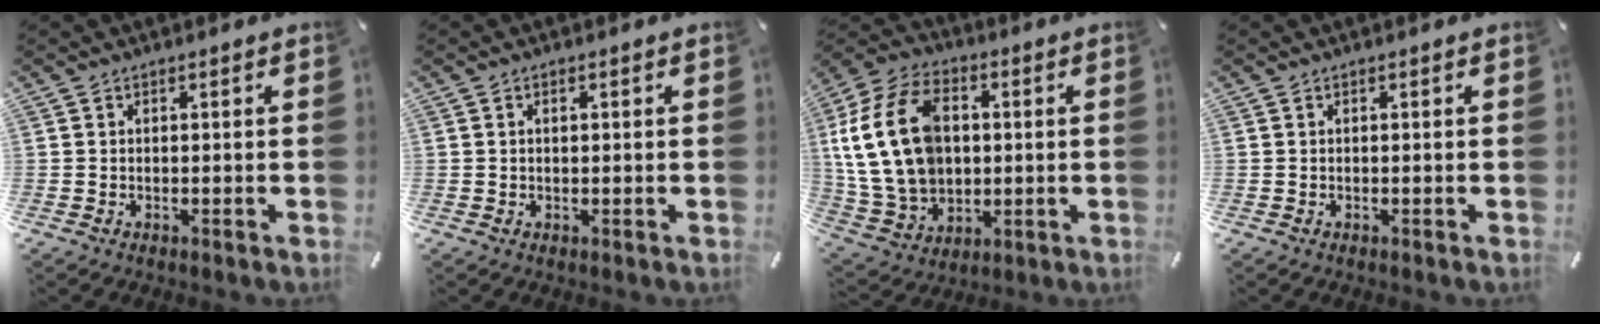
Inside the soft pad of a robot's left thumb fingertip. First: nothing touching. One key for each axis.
{"total": 0.9, "fx": 0.2, "fy": 0.5, "fz": 0.7, "tx": -0.016, "ty": 0.002, "tz": 0.004}
{"total": 19.8, "fx": 2.6, "fy": 15.0, "fz": 12.7, "tx": -0.281, "ty": -0.005, "tz": 0.045}
{"total": 0.0}